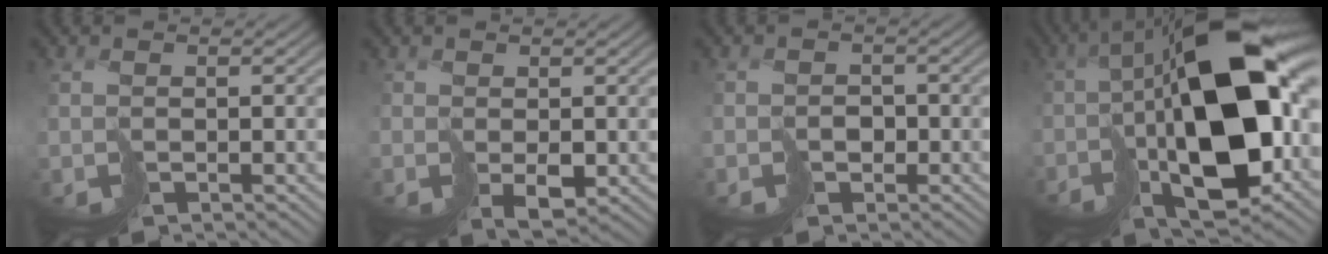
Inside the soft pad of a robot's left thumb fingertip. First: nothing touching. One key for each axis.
{"total": 1.8, "fx": 0.4, "fy": 1.2, "fz": 1.3, "tx": -0.024, "ty": -0.006, "tz": 0.016}
{"total": 1.6, "fx": -1.0, "fy": 1.2, "fz": -0.1, "tx": 0.014, "ty": -0.001, "tz": -0.021}
{"total": 16.8, "fx": -2.1, "fy": 8.3, "fz": 14.5, "tx": -0.240, "ty": -0.003, "tz": -0.029}